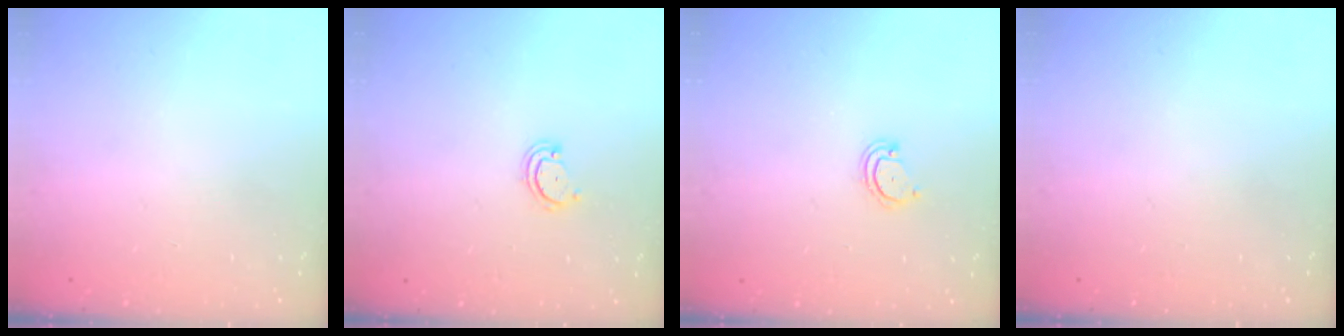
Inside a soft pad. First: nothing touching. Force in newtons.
{"total": 2.6, "press": 2.6, "slide": 0.3}
{"total": 2.5, "press": 2.5, "slide": 0.2}
{"total": 0.0}